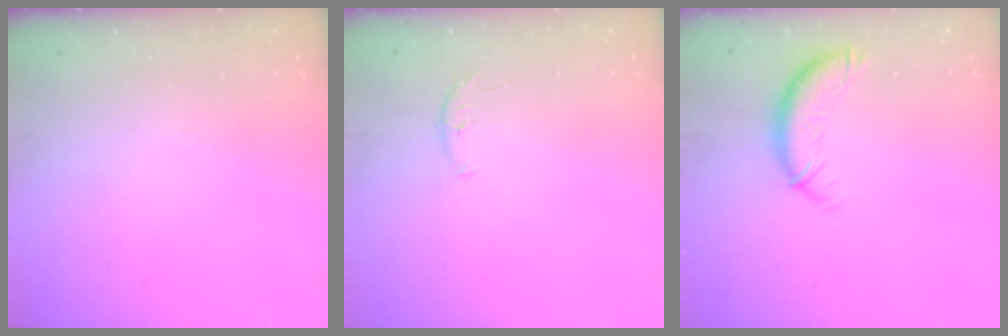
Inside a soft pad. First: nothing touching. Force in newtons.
{"total": 4.2, "press": 4.2, "slide": 0.6}
{"total": 10.0, "press": 9.9, "slide": 0.8}